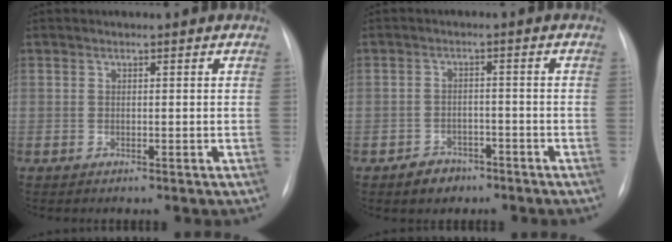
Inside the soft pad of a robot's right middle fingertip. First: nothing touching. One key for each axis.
{"total": 3.6, "fx": -2.6, "fy": 2.3, "fz": 0.9, "tx": -0.019, "ty": 0.005, "tz": -0.035}